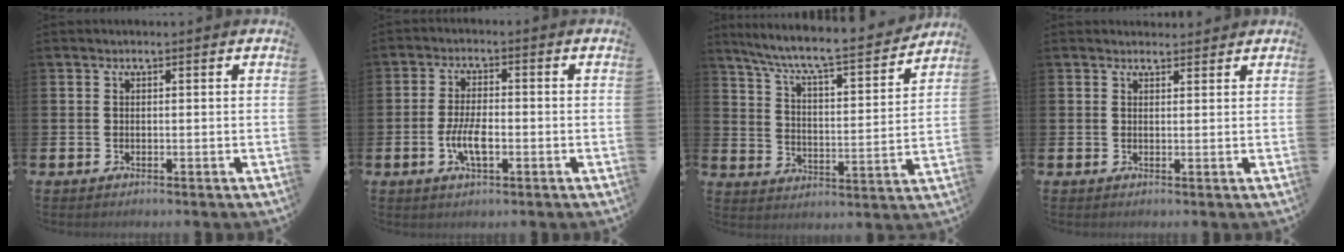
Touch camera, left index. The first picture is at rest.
{"total": 4.7, "force": [-1.2, 1.8, 4.2], "torque": [-0.083, 0.000, -0.026]}
{"total": 7.6, "force": [6.9, 0.5, 3.1], "torque": [-0.088, -0.055, 0.113]}
{"total": 1.4, "force": [1.4, 0.4, 0.0], "torque": [0.005, -0.002, 0.023]}